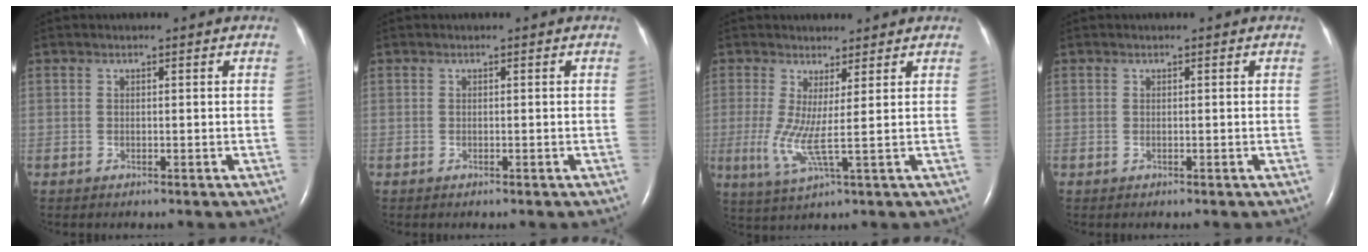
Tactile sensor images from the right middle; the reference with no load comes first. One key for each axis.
{"total": 0.0}
{"total": 5.3, "fx": 0.3, "fy": -0.5, "fz": 5.3, "tx": -0.119, "ty": -0.012, "tz": 0.014}
{"total": 0.0}